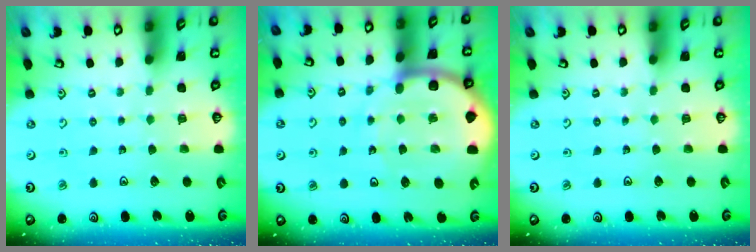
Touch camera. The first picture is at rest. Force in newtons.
{"total": 12.4, "press": 12.4, "slide": 1.4}
{"total": 0.0}